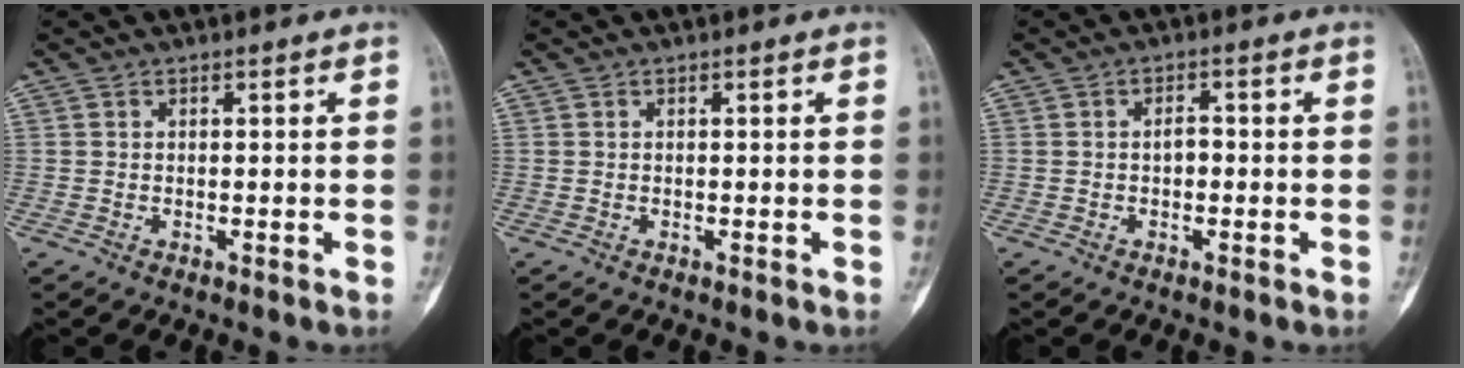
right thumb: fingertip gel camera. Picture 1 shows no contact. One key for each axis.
{"total": 0.0}
{"total": 1.8, "fx": -0.3, "fy": 1.2, "fz": 1.3, "tx": -0.011, "ty": 0.007, "tz": -0.008}